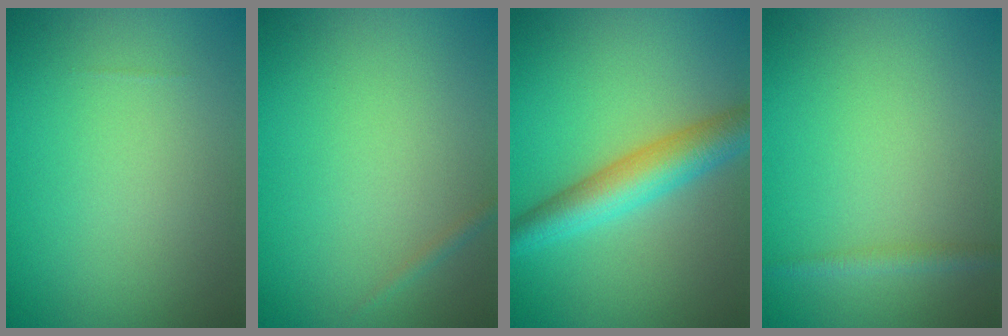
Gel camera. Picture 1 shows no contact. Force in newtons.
{"total": 0.6, "press": 0.6, "slide": 0.0}
{"total": 5.4, "press": 5.4, "slide": 0.1}
{"total": 1.2, "press": 1.2, "slide": 0.1}